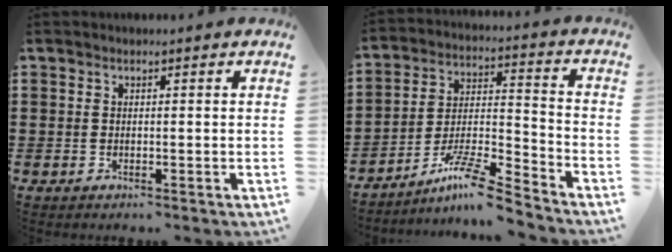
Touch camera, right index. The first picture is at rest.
{"total": 10.3, "force": [-8.5, 0.8, 5.8], "torque": [-0.109, 0.012, -0.165]}